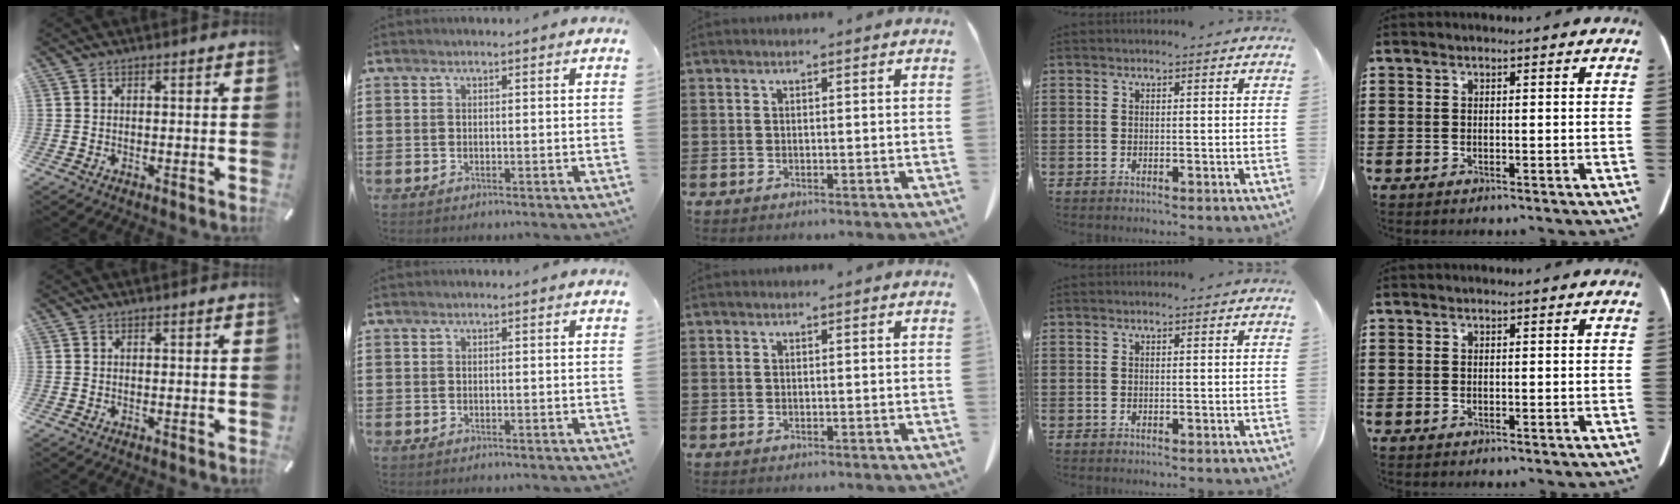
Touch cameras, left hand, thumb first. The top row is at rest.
{}